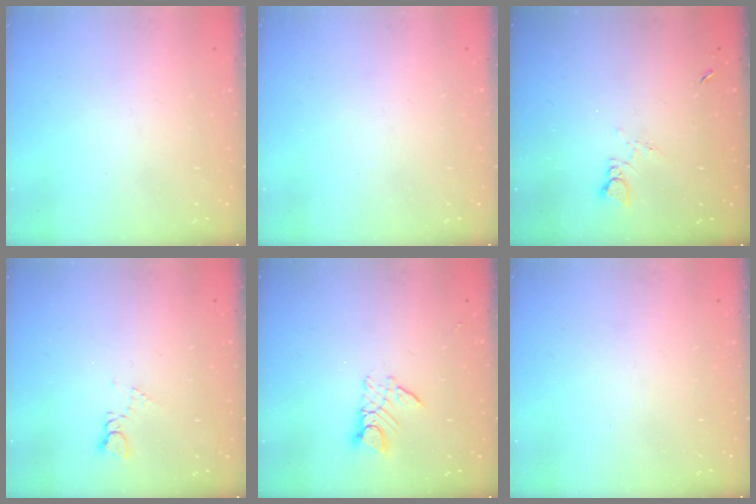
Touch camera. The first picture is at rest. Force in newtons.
{"total": 0.0}
{"total": 4.3, "press": 4.2, "slide": 0.6}
{"total": 1.9, "press": 1.8, "slide": 0.3}
{"total": 7.5, "press": 7.4, "slide": 0.5}
{"total": 0.0}